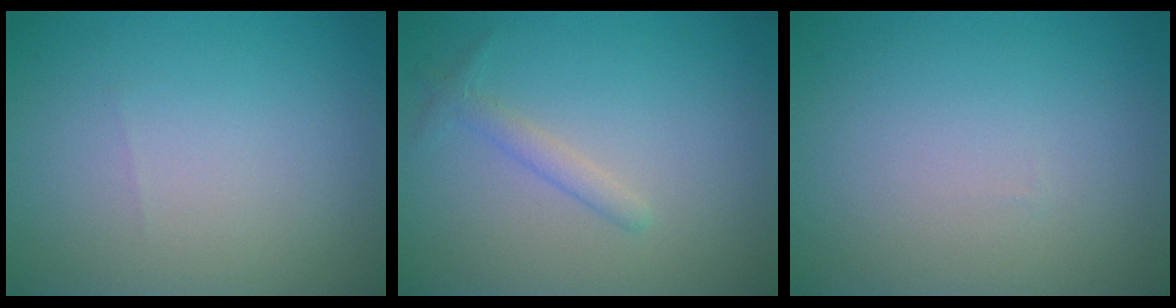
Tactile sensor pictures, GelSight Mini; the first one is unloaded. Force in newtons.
{"total": 1.4, "press": 1.4, "slide": 0.0}
{"total": 0.0}